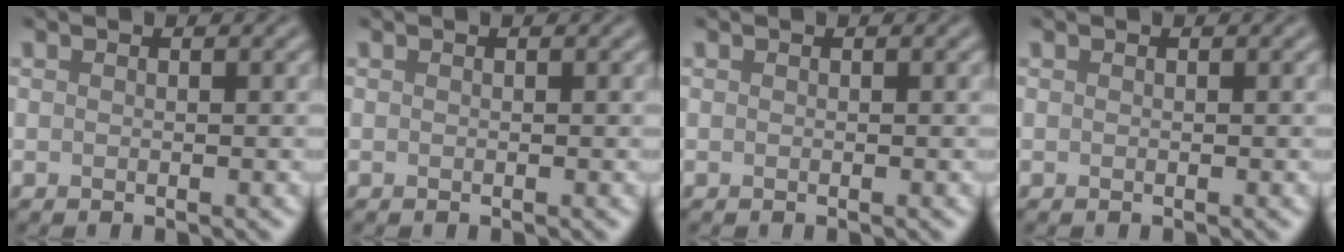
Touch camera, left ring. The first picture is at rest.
{"total": 0.0}
{"total": 0.0}
{"total": 0.0}